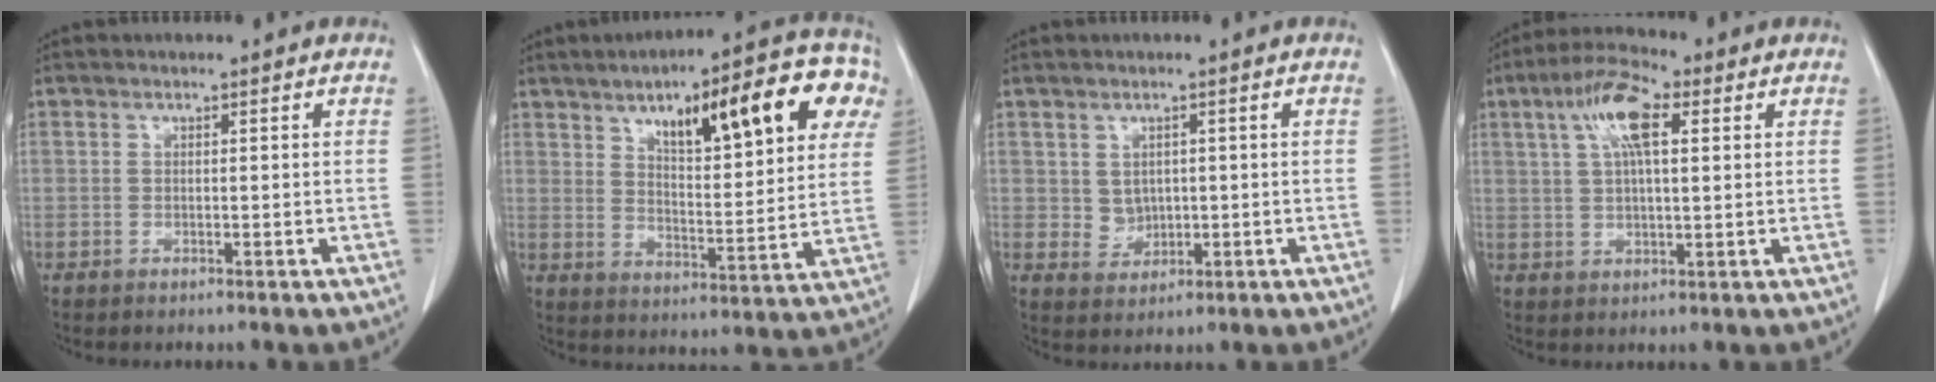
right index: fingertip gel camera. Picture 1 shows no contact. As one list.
[{"total": 20.6, "force": [9.4, 5.1, 17.6], "torque": [-0.249, 0.032, 0.136]}, {"total": 2.8, "force": [0.4, 2.4, 1.5], "torque": [-0.024, -0.002, 0.014]}, {"total": 8.9, "force": [3.3, 2.5, 7.8], "torque": [-0.157, 0.020, 0.061]}]